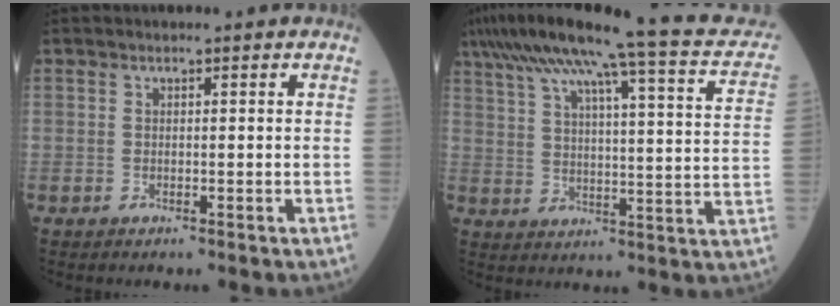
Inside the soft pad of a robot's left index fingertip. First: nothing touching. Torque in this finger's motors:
{"motor_torque": [1.02, -1.11, 0.64, 0.14]}